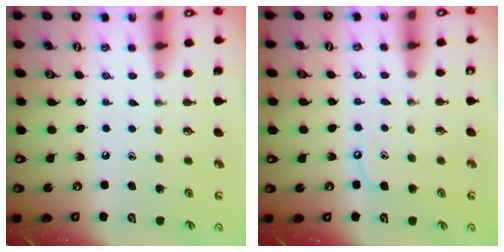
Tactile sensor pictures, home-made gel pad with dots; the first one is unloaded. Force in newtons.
{"total": 6.6, "press": 6.5, "slide": 0.6}